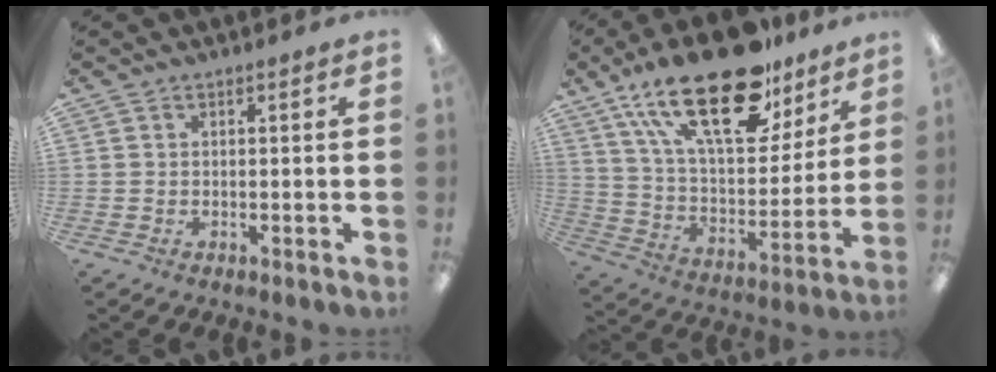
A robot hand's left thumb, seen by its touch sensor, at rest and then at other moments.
{"total": 27.7, "force": [17.5, 12.0, 17.9], "torque": [-0.306, -0.090, 0.297]}